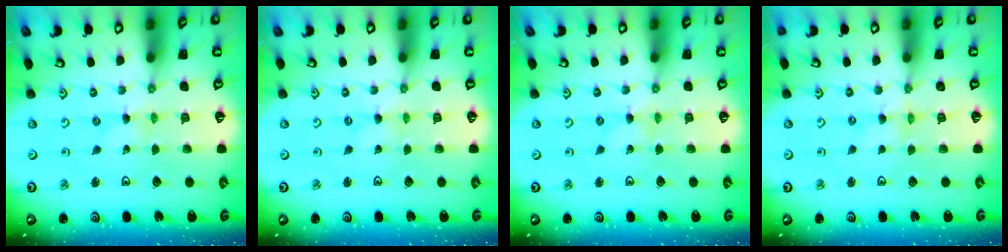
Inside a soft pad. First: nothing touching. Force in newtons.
{"total": 0.0}
{"total": 0.0}
{"total": 0.0}